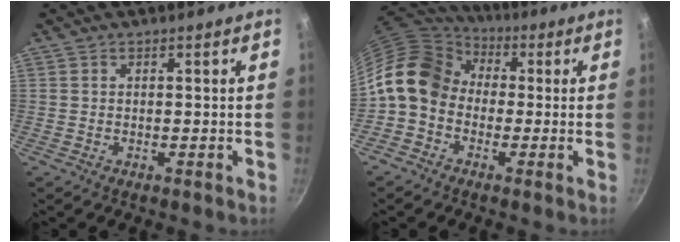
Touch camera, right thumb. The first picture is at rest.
{"total": 13.7, "force": [0.3, 11.0, 8.2], "torque": [-0.124, 0.040, -0.018]}